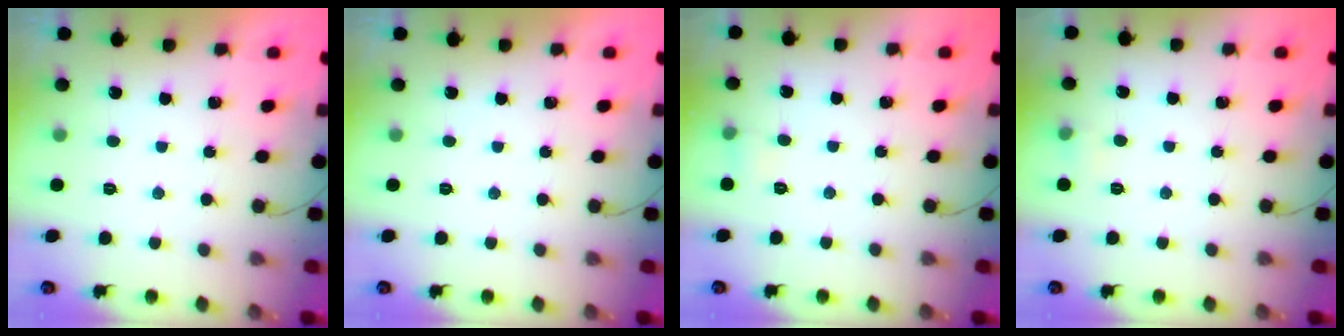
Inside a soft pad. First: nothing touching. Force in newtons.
{"total": 0.0}
{"total": 3.9, "press": 3.7, "slide": 1.1}
{"total": 3.9, "press": 3.7, "slide": 1.2}